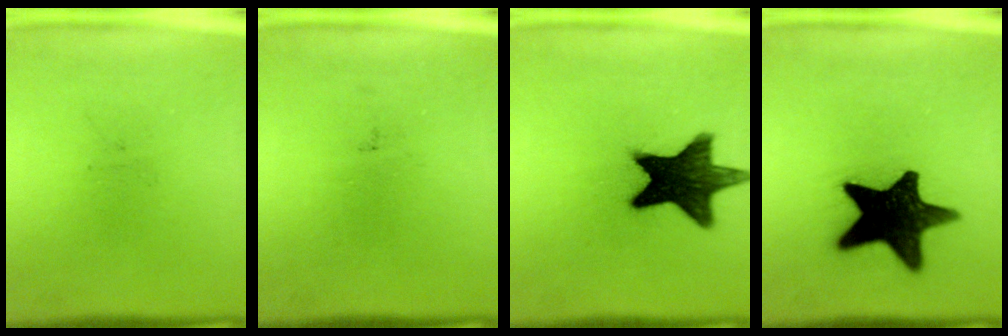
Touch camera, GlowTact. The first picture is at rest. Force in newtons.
{"total": 0.0}
{"total": 15.8}
{"total": 18.2}